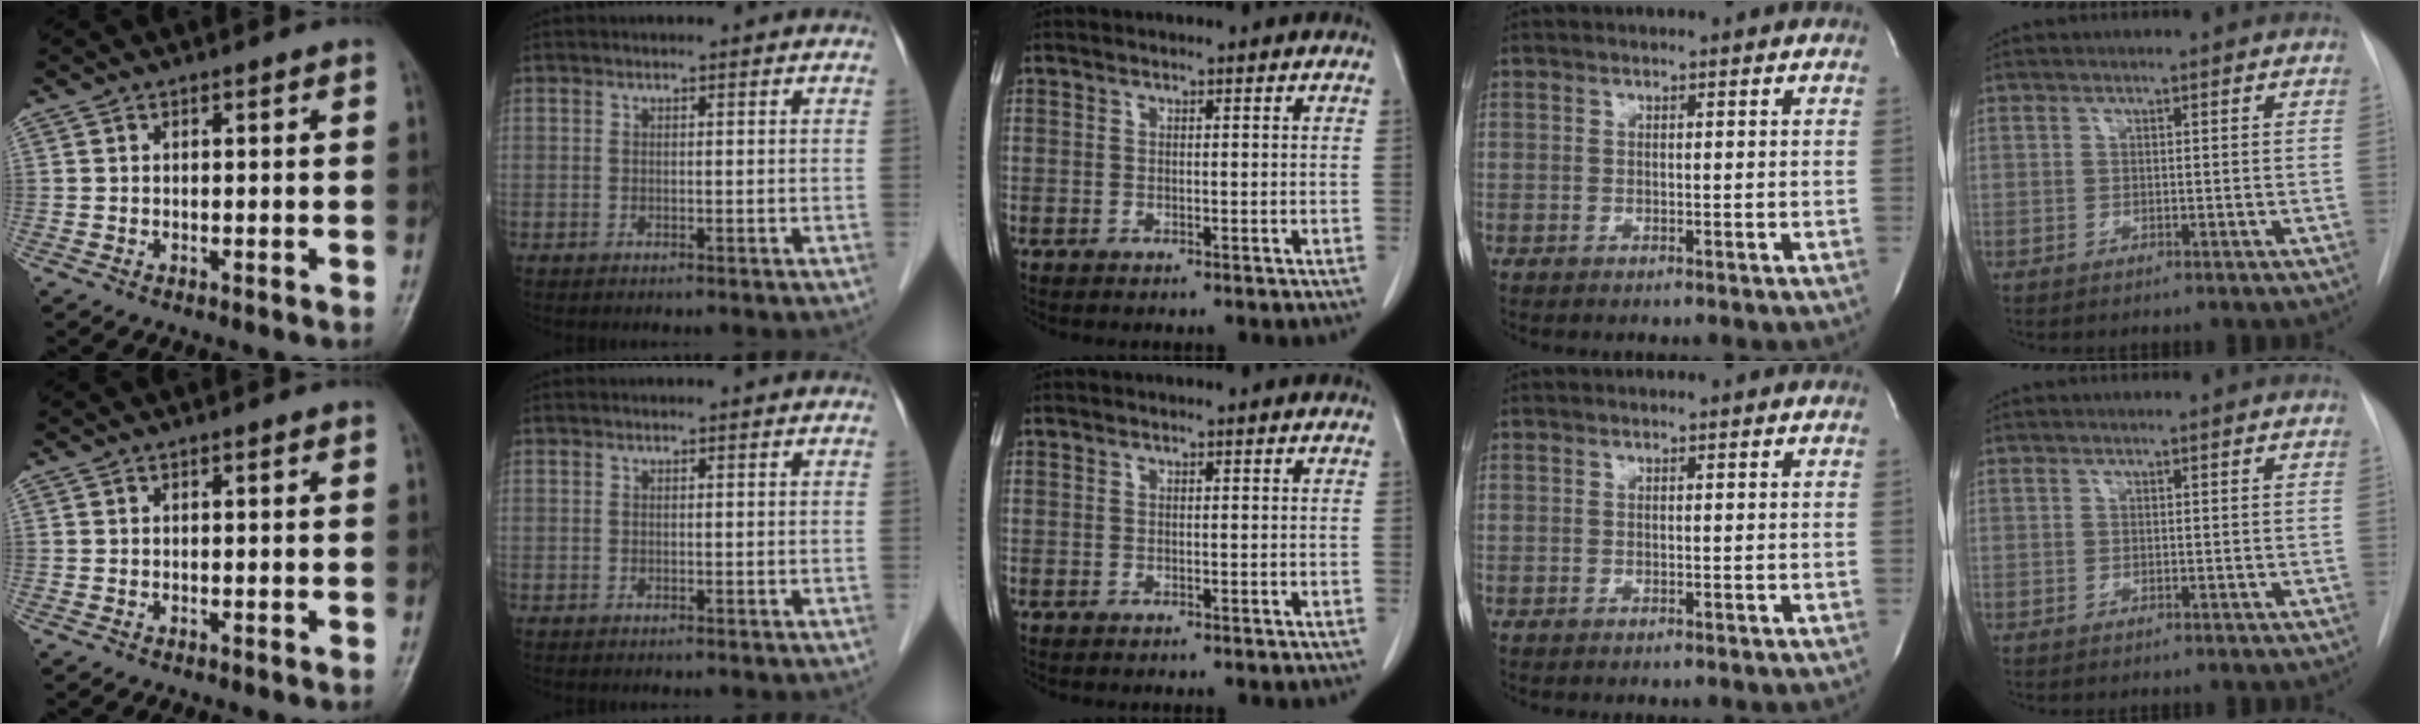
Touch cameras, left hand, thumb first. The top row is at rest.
{}